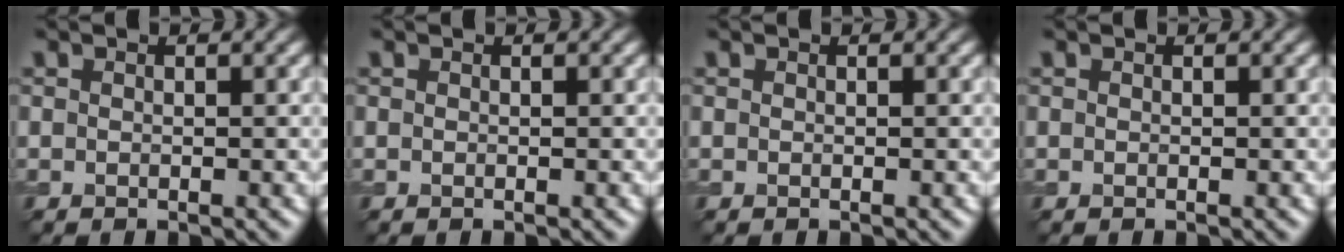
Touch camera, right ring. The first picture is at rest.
{"total": 0.0}
{"total": 0.0}
{"total": 0.0}